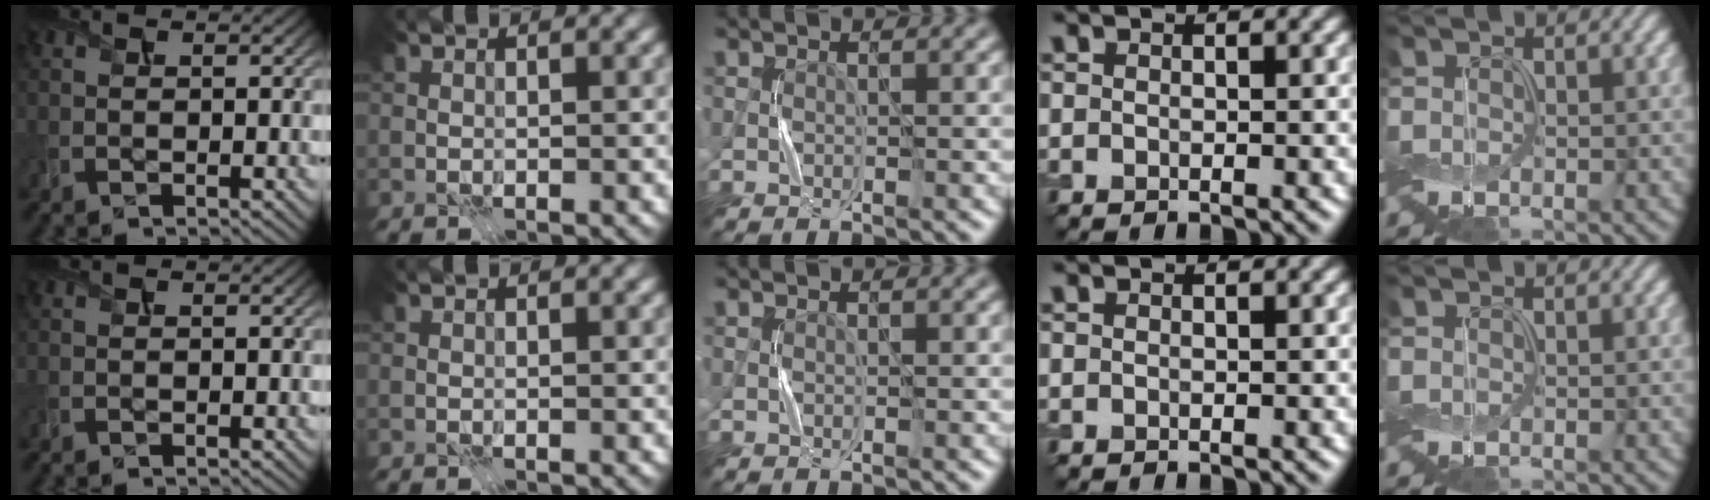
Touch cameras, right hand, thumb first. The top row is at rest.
{}